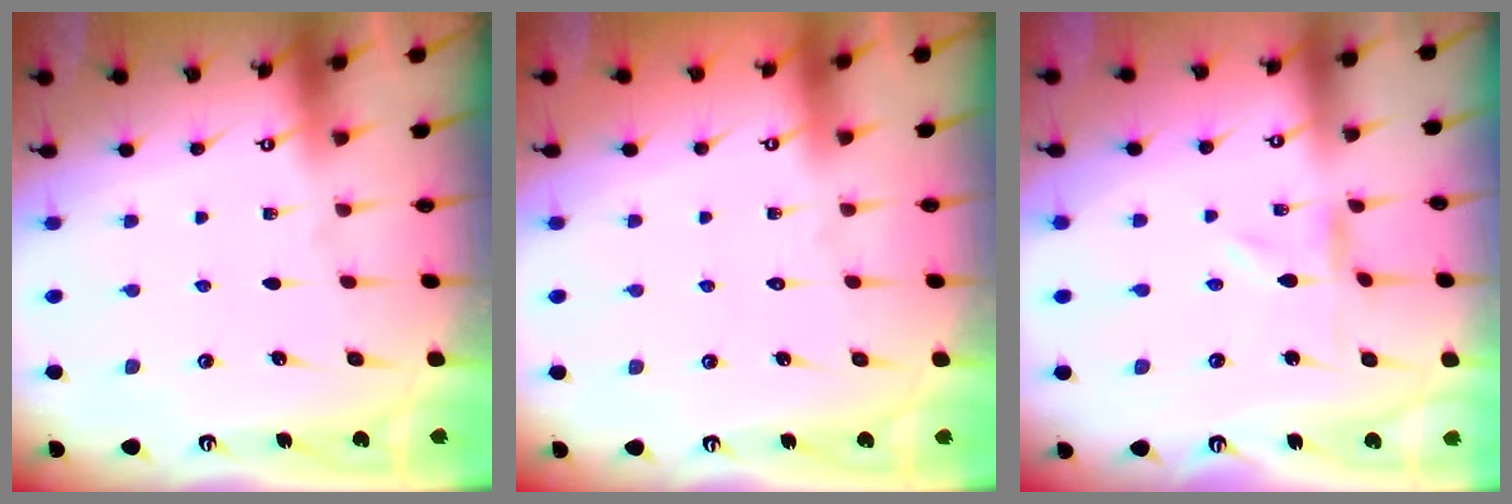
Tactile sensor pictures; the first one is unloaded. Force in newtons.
{"total": 1.7, "press": 1.7, "slide": 0.2}
{"total": 0.0}